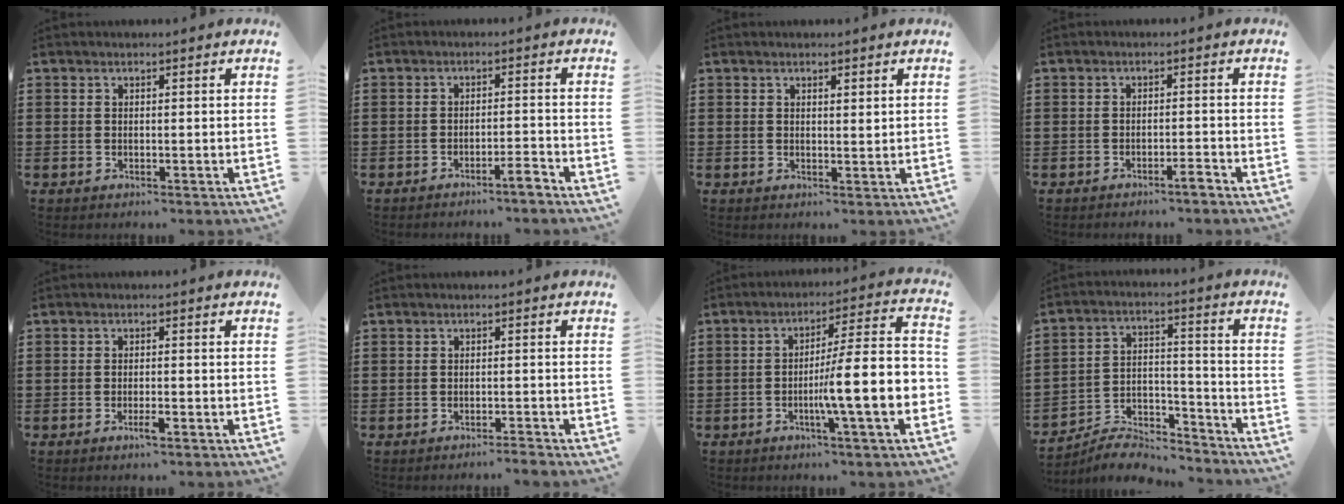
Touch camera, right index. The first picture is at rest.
{"total": 2.8, "force": [-2.4, 0.0, 1.3], "torque": [-0.024, 0.003, -0.048]}
{"total": 0.9, "force": [0.6, 0.3, 0.6], "torque": [-0.013, 0.001, 0.012]}
{"total": 2.1, "force": [-1.8, 0.0, 1.1], "torque": [-0.021, 0.000, -0.034]}
{"total": 2.2, "force": [-1.2, 0.2, 1.8], "torque": [-0.037, -0.004, -0.025]}
{"total": 1.4, "force": [-1.3, -0.2, 0.4], "torque": [-0.009, 0.001, -0.026]}
{"total": 11.1, "force": [-3.3, 0.3, 10.6], "torque": [-0.162, -0.032, -0.069]}
{"total": 7.4, "force": [-7.1, 1.5, 1.4], "torque": [-0.029, 0.016, -0.141]}